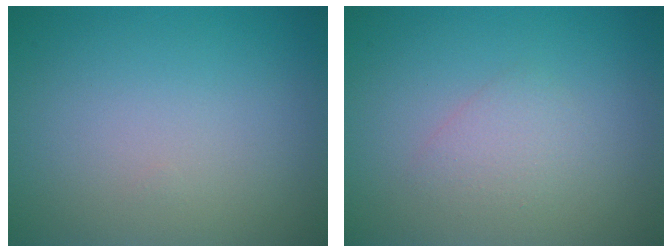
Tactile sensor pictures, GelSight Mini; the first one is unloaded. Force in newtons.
{"total": 1.6, "press": 1.6, "slide": 0.0}